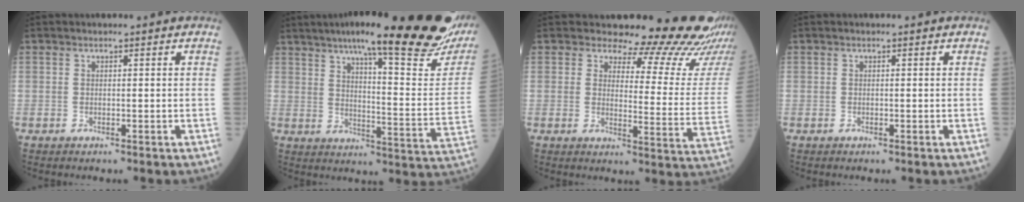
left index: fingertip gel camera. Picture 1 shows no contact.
{"total": 27.8, "force": [21.1, 2.6, 17.8], "torque": [-0.238, -0.032, 0.273]}
{"total": 17.1, "force": [16.2, 3.1, 4.6], "torque": [-0.036, -0.114, 0.157]}
{"total": 0.0}